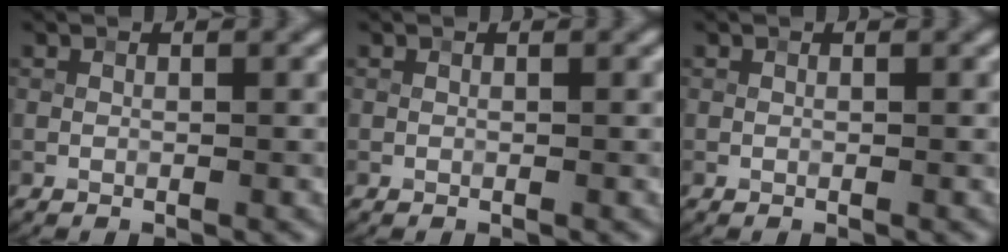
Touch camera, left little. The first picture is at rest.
{"total": 0.0}
{"total": 0.0}